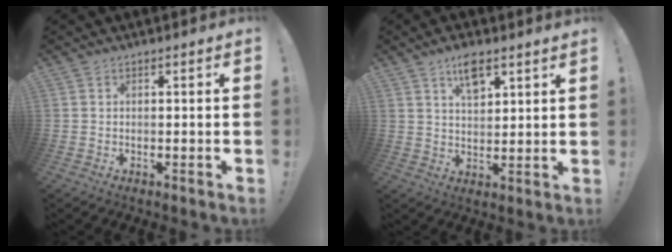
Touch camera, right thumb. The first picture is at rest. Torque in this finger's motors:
{"motor_torque": [0.01, 0.02, 0.26, 0.42, 0.19]}